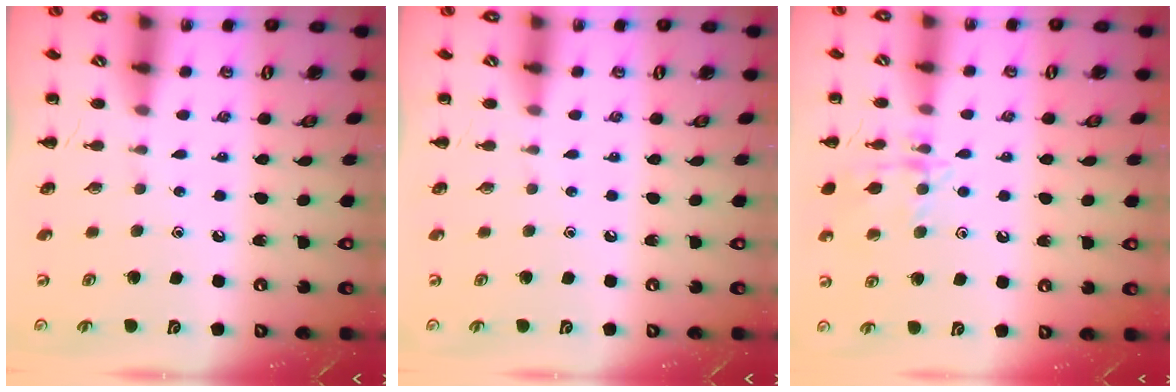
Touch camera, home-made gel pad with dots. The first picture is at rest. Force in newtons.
{"total": 0.0}
{"total": 12.2, "press": 12.1, "slide": 0.8}